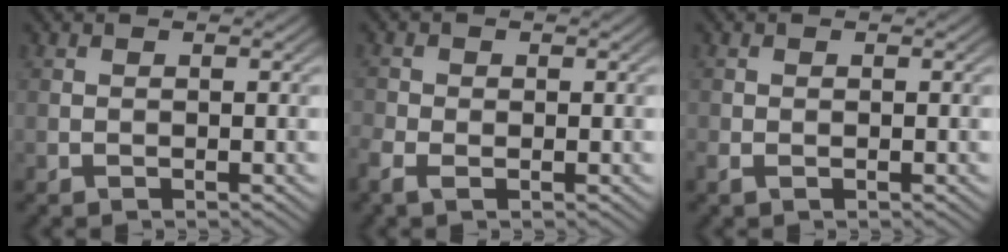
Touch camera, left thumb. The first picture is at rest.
{"total": 2.6, "force": [-1.2, 1.6, 1.6], "torque": [-0.042, -0.005, -0.029]}
{"total": 1.2, "force": [-0.5, 0.7, 0.8], "torque": [-0.021, -0.002, -0.009]}